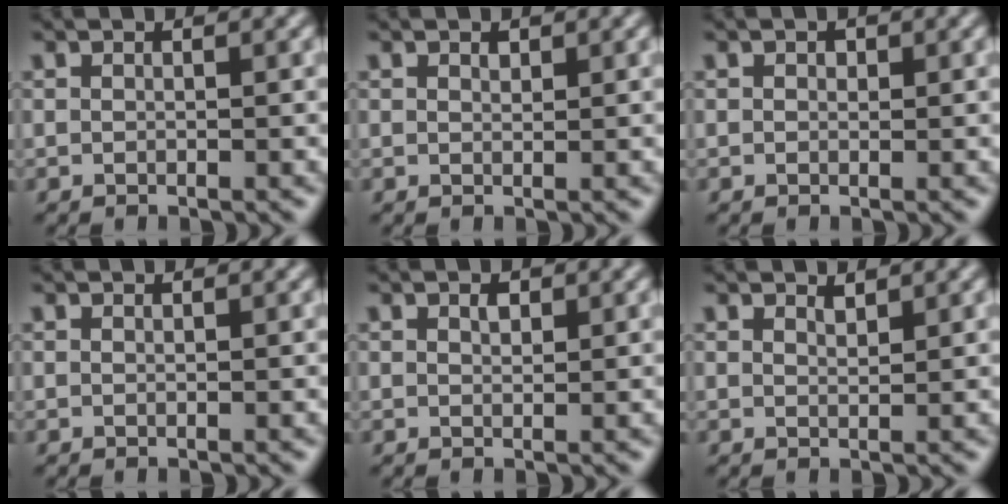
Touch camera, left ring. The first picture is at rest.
{"total": 0.6, "force": [0.4, 0.3, 0.2], "torque": [-0.005, -0.001, 0.007]}
{"total": 0.5, "force": [0.2, 0.4, 0.2], "torque": [-0.002, -0.002, 0.000]}
{"total": 0.0}
{"total": 0.9, "force": [0.5, 0.5, 0.5], "torque": [-0.011, 0.001, 0.008]}
{"total": 0.9, "force": [0.8, 0.1, 0.3], "torque": [-0.006, -0.002, 0.016]}